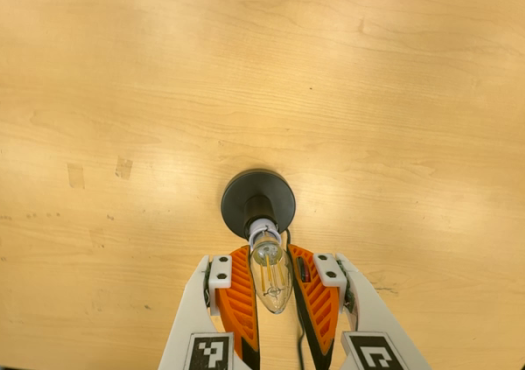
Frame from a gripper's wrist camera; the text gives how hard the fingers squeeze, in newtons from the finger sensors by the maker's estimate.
{"total": 13.3, "left": 12.7, "right": 13.9}